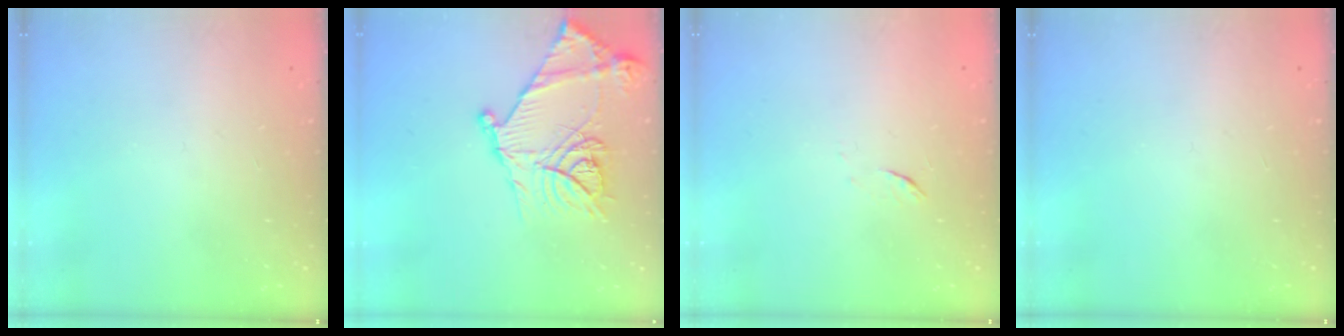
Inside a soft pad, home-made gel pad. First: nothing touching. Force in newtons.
{"total": 18.1, "press": 18.1, "slide": 1.2}
{"total": 4.5, "press": 4.5, "slide": 0.7}
{"total": 0.0}